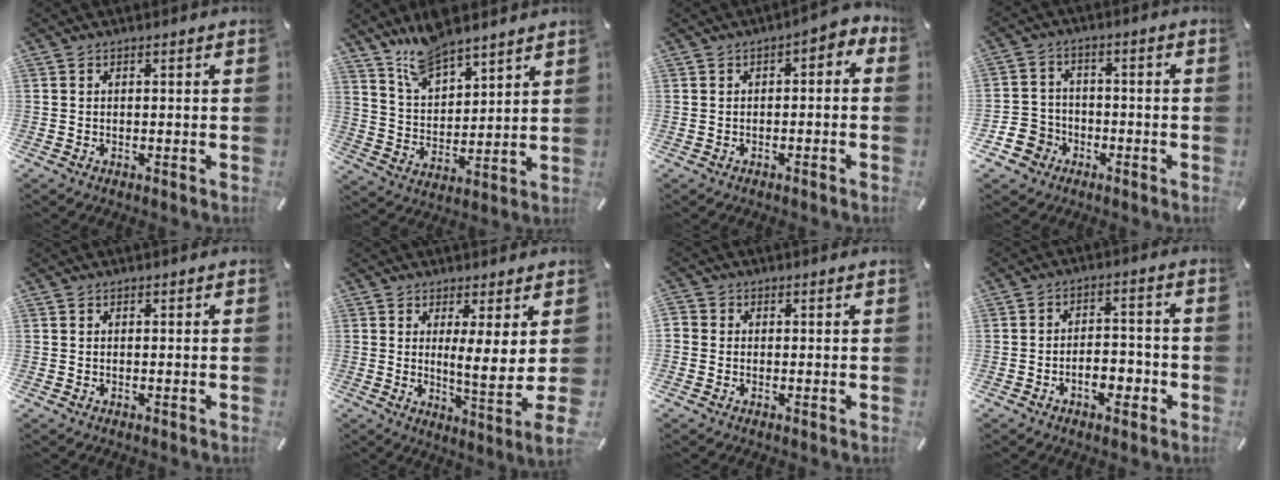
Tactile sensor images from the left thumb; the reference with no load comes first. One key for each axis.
{"total": 9.7, "fx": 8.8, "fy": 3.3, "fz": 2.6, "tx": -0.065, "ty": -0.054, "tz": 0.166}
{"total": 3.8, "fx": -1.6, "fy": 1.7, "fz": 3.0, "tx": -0.054, "ty": 0.015, "tz": -0.032}
{"total": 6.9, "fx": -3.2, "fy": 6.0, "fz": 1.3, "tx": -0.044, "ty": 0.021, "tz": -0.059}
{"total": 0.0}
{"total": 8.6, "fx": 1.3, "fy": -0.3, "fz": 8.5, "tx": -0.129, "ty": -0.030, "tz": 0.020}
{"total": 0.8, "fx": -0.1, "fy": 0.8, "fz": 0.1, "tx": 0.000, "ty": 0.005, "tz": -0.004}
{"total": 6.3, "fx": -3.2, "fy": 3.9, "fz": 3.8, "tx": -0.056, "ty": 0.020, "tz": -0.054}